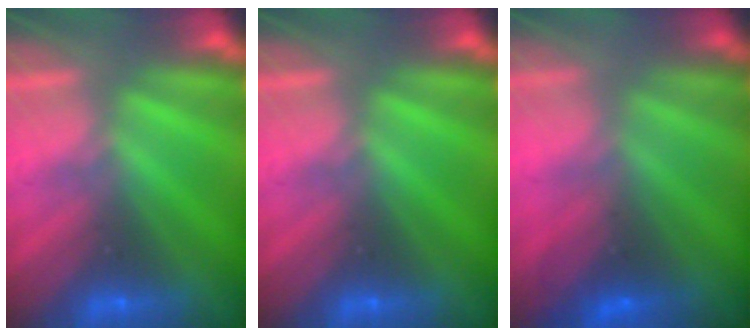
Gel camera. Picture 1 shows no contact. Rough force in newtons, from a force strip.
{"total": 0.0}
{"total": 2.8}